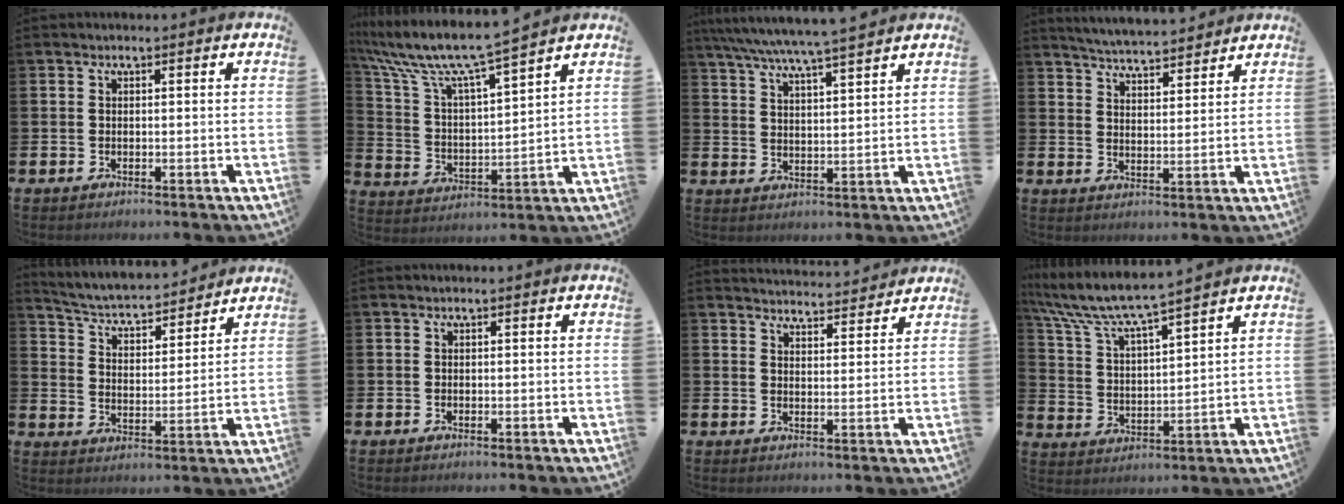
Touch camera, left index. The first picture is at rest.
{"total": 9.2, "force": [8.3, 0.5, 3.9], "torque": [-0.116, -0.052, 0.138]}
{"total": 6.5, "force": [6.1, -0.2, 2.2], "torque": [-0.065, -0.029, 0.108]}
{"total": 5.0, "force": [5.0, 0.2, 0.2], "torque": [-0.016, -0.034, 0.088]}
{"total": 4.8, "force": [4.6, 0.9, 1.1], "torque": [-0.048, -0.040, 0.072]}
{"total": 0.0}
{"total": 4.0, "force": [4.0, 0.3, -0.1], "torque": [-0.005, -0.029, 0.070]}
{"total": 7.6, "force": [7.0, 0.6, 2.8], "torque": [-0.088, -0.041, 0.119]}